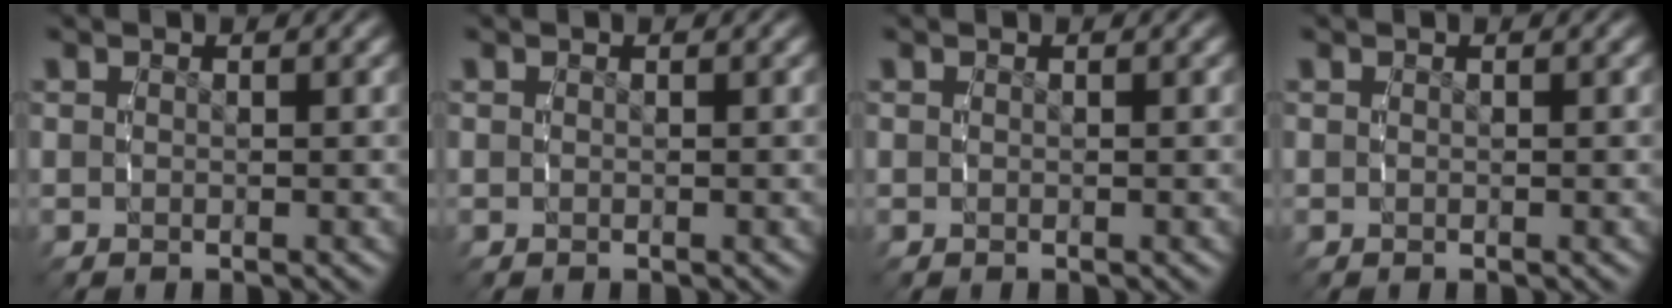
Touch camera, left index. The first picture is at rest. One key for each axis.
{"total": 0.0}
{"total": 0.0}
{"total": 0.0}